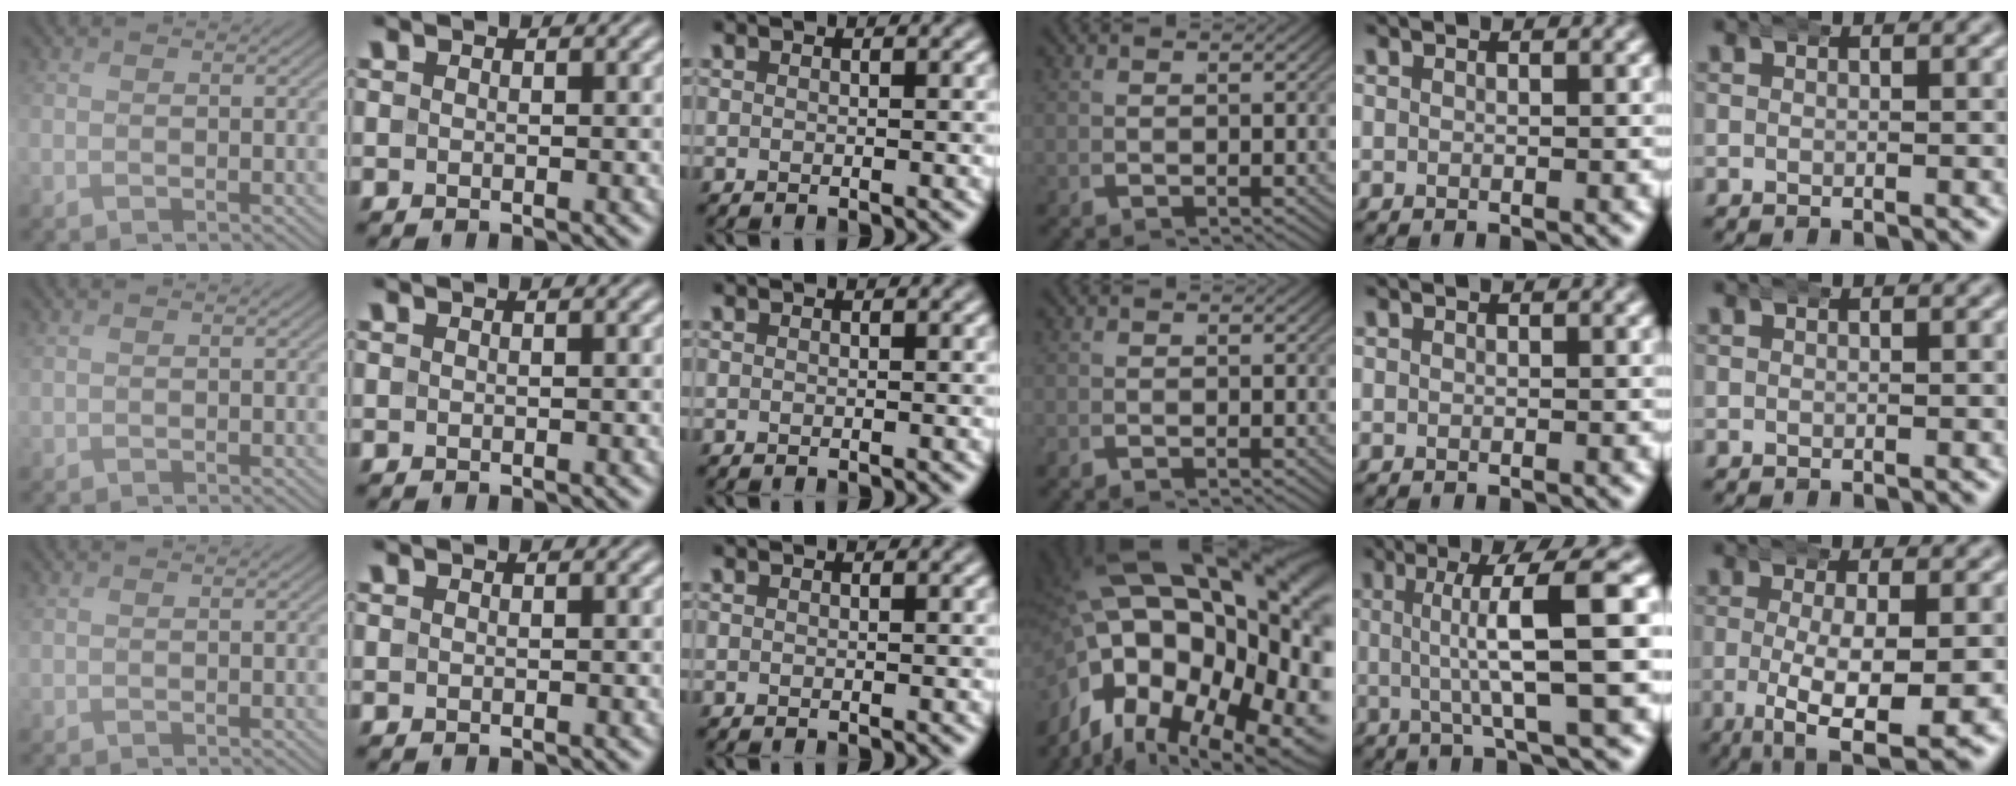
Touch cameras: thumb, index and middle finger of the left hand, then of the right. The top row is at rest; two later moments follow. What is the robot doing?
{"motion": "wrap", "object": "bandana"}